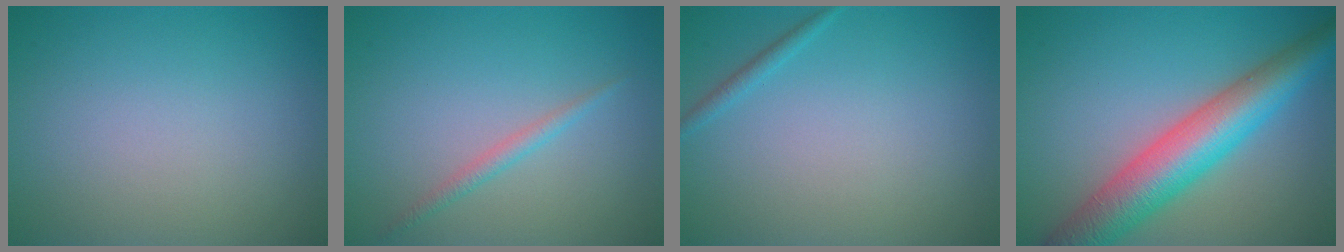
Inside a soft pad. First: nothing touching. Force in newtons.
{"total": 1.3, "press": 1.3, "slide": 0.1}
{"total": 0.9, "press": 0.9, "slide": 0.1}
{"total": 8.1, "press": 8.1, "slide": 0.1}